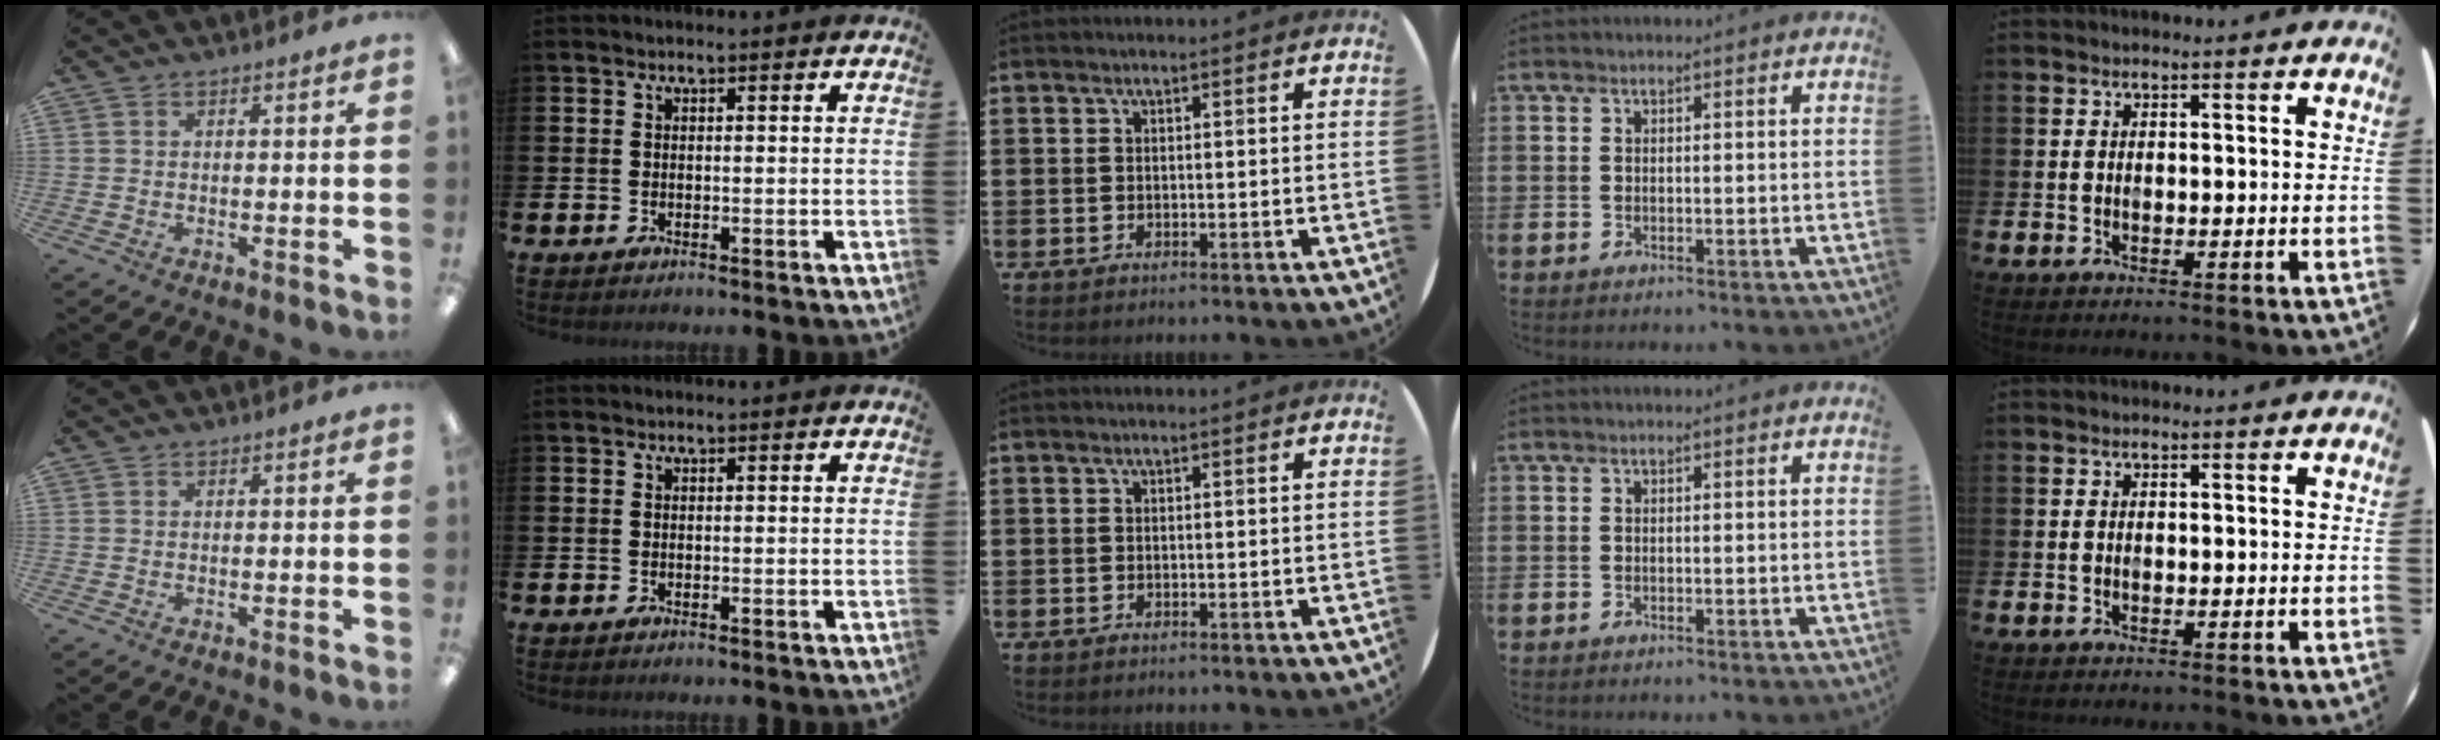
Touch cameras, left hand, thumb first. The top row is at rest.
{}